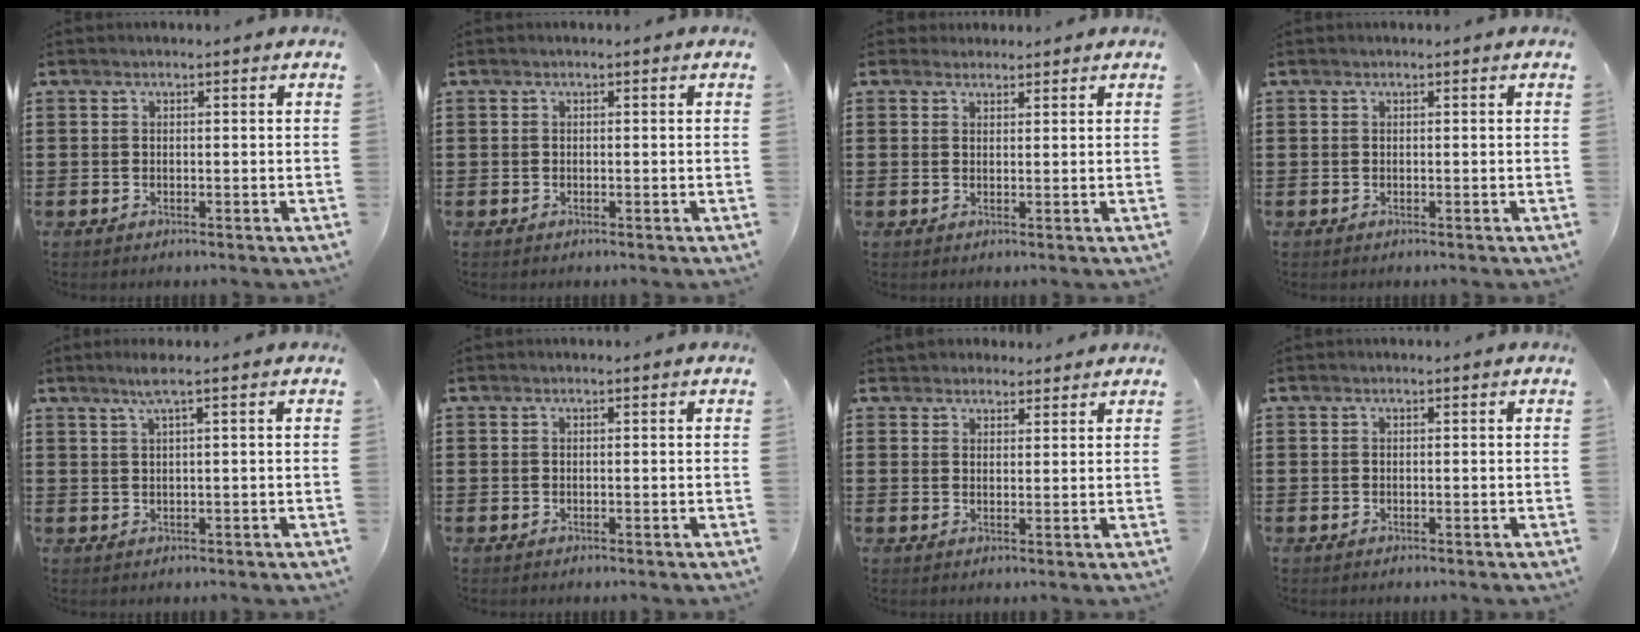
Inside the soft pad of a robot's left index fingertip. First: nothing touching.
{"total": 0.0}
{"total": 1.7, "force": [1.6, 0.7, -0.1], "torque": [-0.004, 0.006, 0.032]}
{"total": 0.0}
{"total": 2.7, "force": [1.4, -0.2, 2.3], "torque": [-0.047, 0.000, 0.025]}
{"total": 0.0}
{"total": 2.5, "force": [2.3, 0.9, -0.2], "torque": [-0.003, 0.002, 0.046]}
{"total": 0.0}